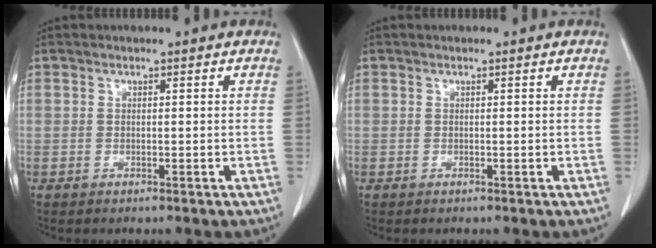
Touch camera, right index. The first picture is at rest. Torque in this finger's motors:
{"motor_torque": [0.00, 0.00, 0.00, 0.00]}